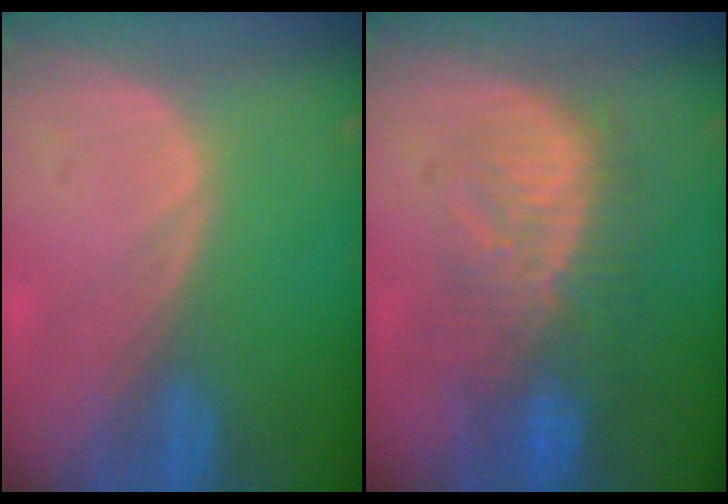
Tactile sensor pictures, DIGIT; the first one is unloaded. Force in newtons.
{"total": 9.6, "press": 9.0, "slide": 3.3}